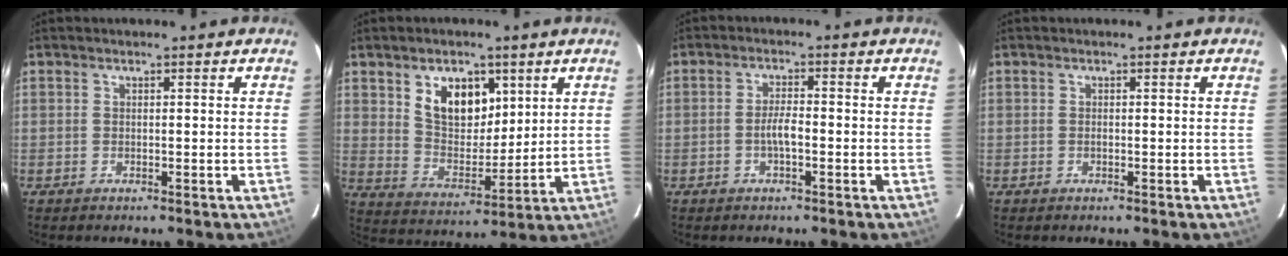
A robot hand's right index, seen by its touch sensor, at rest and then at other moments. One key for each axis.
{"total": 11.1, "fx": 5.2, "fy": 7.0, "fz": 6.9, "tx": -0.115, "ty": 0.005, "tz": 0.103}
{"total": 3.1, "fx": -1.0, "fy": 0.7, "fz": 2.8, "tx": -0.055, "ty": 0.003, "tz": -0.018}
{"total": 0.0}